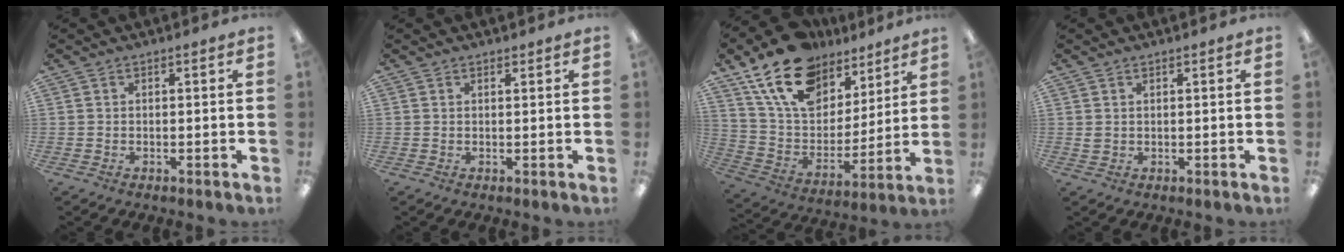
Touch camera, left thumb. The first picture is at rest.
{"total": 0.8, "force": [0.7, 0.2, 0.1], "torque": [0.005, -0.003, 0.012]}
{"total": 20.0, "force": [13.1, 11.7, 9.4], "torque": [-0.182, -0.058, 0.243]}
{"total": 1.1, "force": [0.7, 0.7, 0.5], "torque": [-0.011, 0.002, 0.012]}